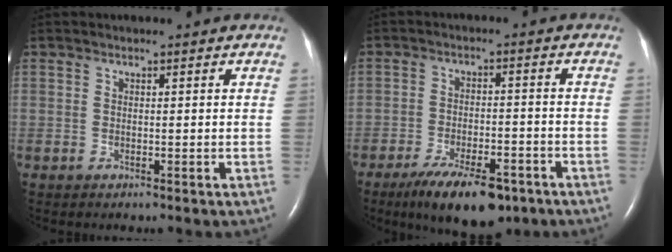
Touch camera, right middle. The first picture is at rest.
{"total": 11.3, "force": [-7.8, 3.8, 7.2], "torque": [-0.119, -0.010, -0.122]}